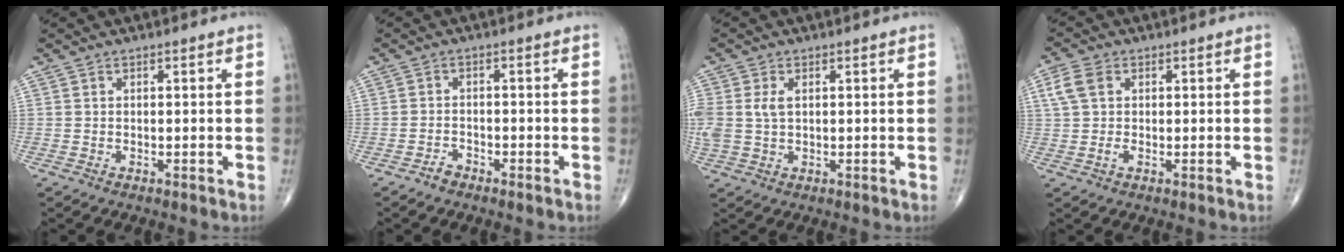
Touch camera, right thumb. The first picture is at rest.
{"total": 1.7, "force": [-1.5, 0.7, 0.3], "torque": [-0.003, 0.004, -0.030]}
{"total": 5.1, "force": [0.9, 3.3, 3.8], "torque": [-0.100, 0.009, 0.023]}
{"total": 5.0, "force": [1.2, 3.5, 3.4], "torque": [-0.076, 0.008, 0.022]}